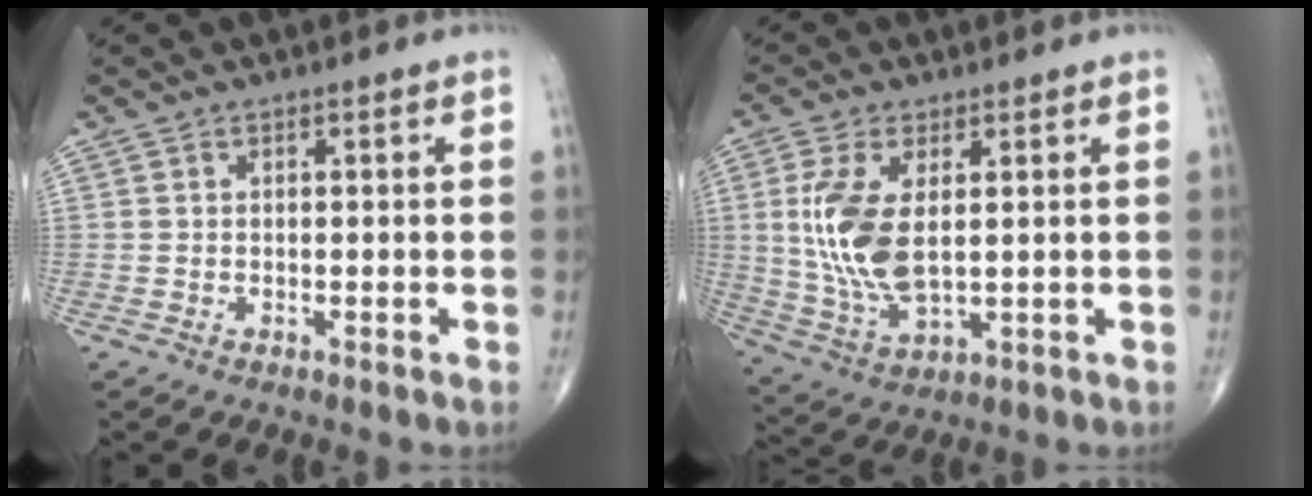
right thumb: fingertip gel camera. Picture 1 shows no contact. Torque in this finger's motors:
{"motor_torque": [0.91, 2.26, 1.42, 0.33, 0.34]}